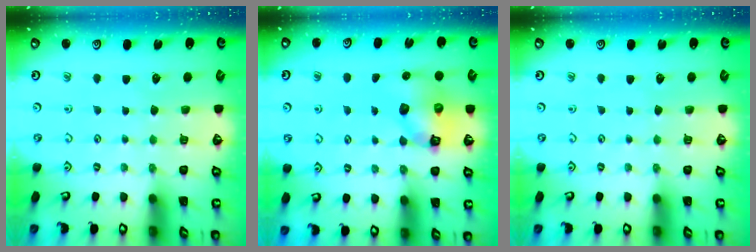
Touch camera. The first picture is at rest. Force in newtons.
{"total": 9.8, "press": 9.7, "slide": 1.7}
{"total": 0.0}